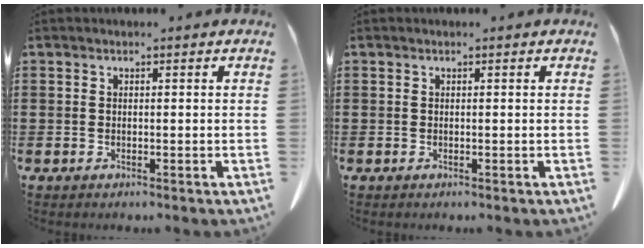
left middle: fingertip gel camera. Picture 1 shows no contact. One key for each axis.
{"total": 0.0}